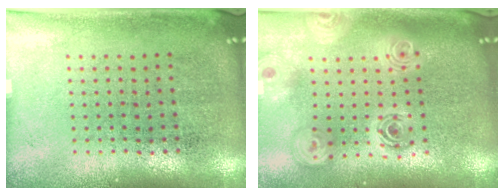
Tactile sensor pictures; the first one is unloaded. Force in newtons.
{"total": 2.4, "press": 1.9, "slide": 1.5}